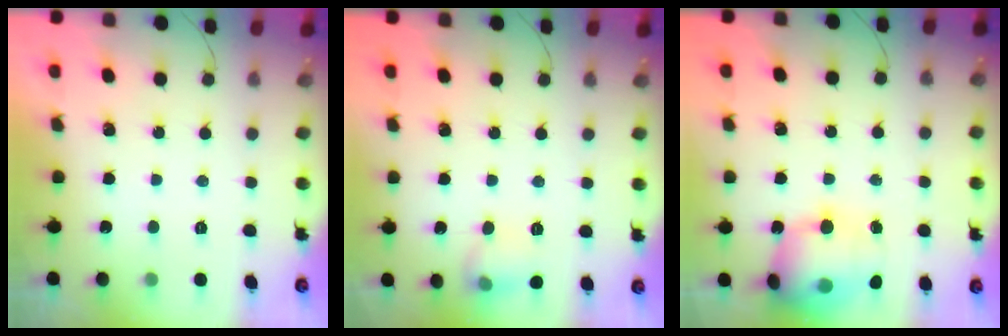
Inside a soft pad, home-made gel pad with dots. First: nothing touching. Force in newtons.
{"total": 7.8, "press": 7.7, "slide": 1.2}
{"total": 17.5, "press": 17.1, "slide": 3.4}